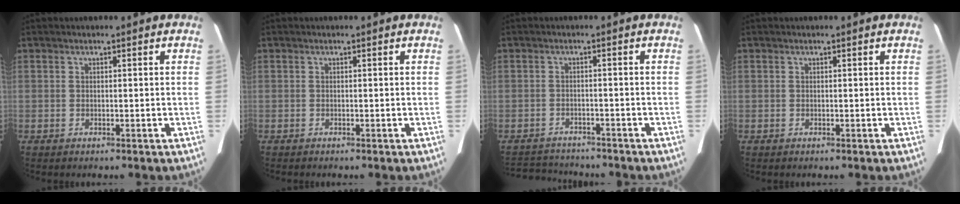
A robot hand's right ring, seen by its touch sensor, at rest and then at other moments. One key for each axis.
{"total": 0.0}
{"total": 8.1, "fx": -7.7, "fy": 1.6, "fz": 1.7, "tx": -0.037, "ty": 0.004, "tz": -0.110}
{"total": 0.0}